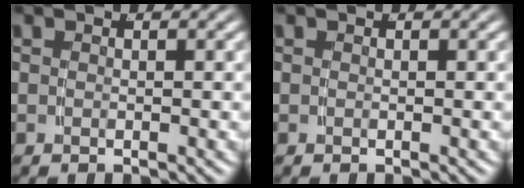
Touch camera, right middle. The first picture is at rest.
{"total": 0.0}